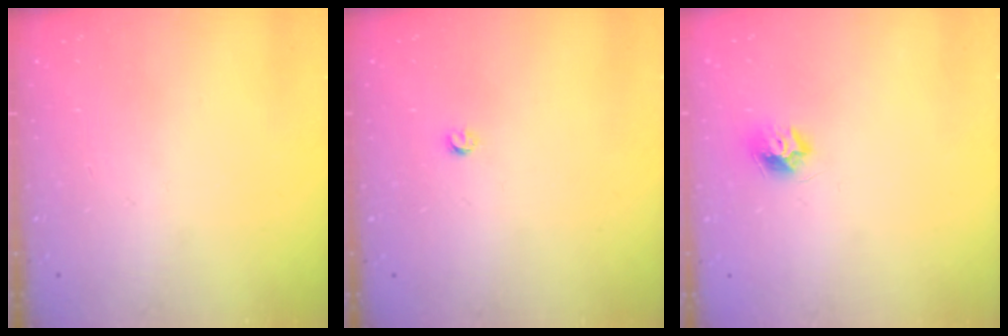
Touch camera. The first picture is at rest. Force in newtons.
{"total": 2.9, "press": 2.8, "slide": 0.5}
{"total": 7.9, "press": 7.9, "slide": 0.4}